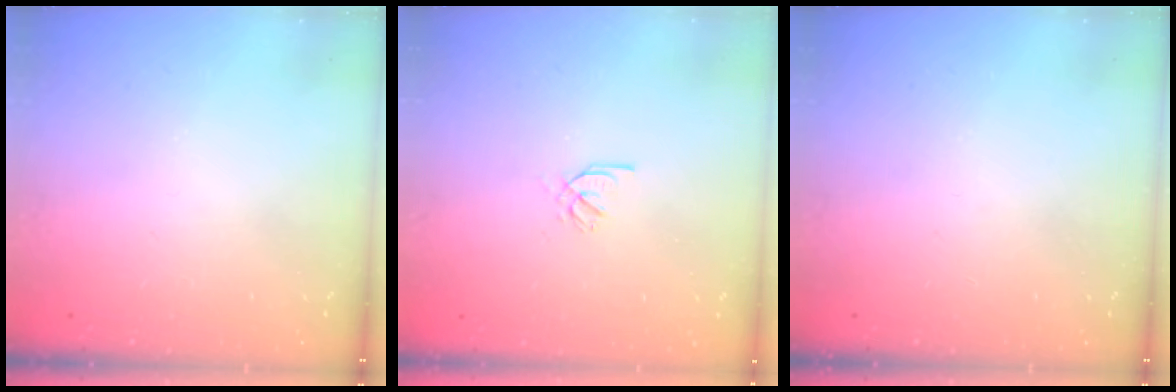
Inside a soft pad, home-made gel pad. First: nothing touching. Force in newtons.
{"total": 2.1, "press": 2.1, "slide": 0.2}
{"total": 0.0}